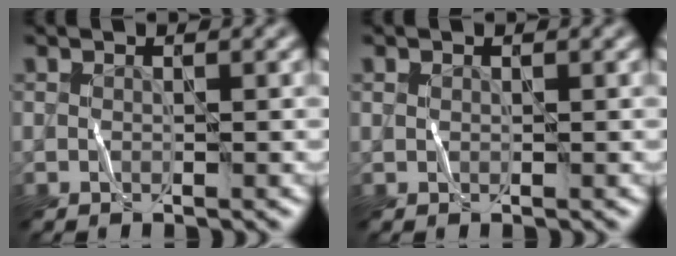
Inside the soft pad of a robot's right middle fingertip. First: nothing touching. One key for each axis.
{"total": 0.0}